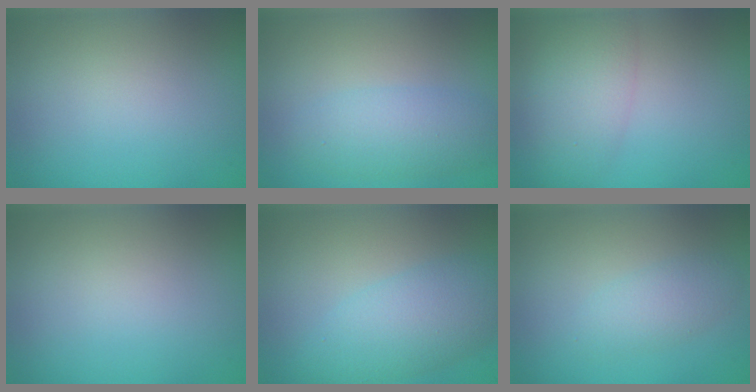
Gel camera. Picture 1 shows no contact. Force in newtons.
{"total": 3.7, "press": 3.6, "slide": 0.2}
{"total": 4.9, "press": 4.9, "slide": 0.1}
{"total": 0.0}
{"total": 4.9, "press": 4.9, "slide": 0.1}
{"total": 2.2, "press": 2.2, "slide": 0.1}